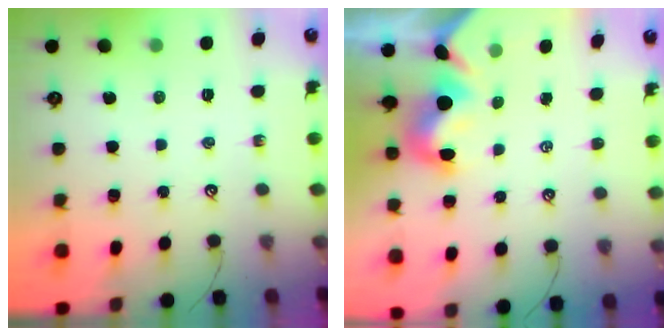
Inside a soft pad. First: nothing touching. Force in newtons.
{"total": 3.0, "press": 2.9, "slide": 0.8}